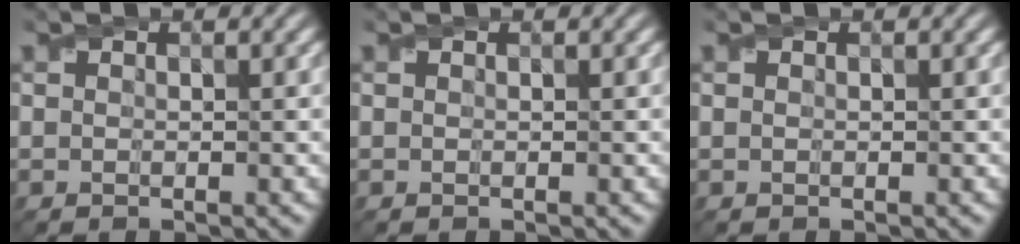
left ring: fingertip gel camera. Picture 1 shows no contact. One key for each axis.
{"total": 0.0}
{"total": 0.0}